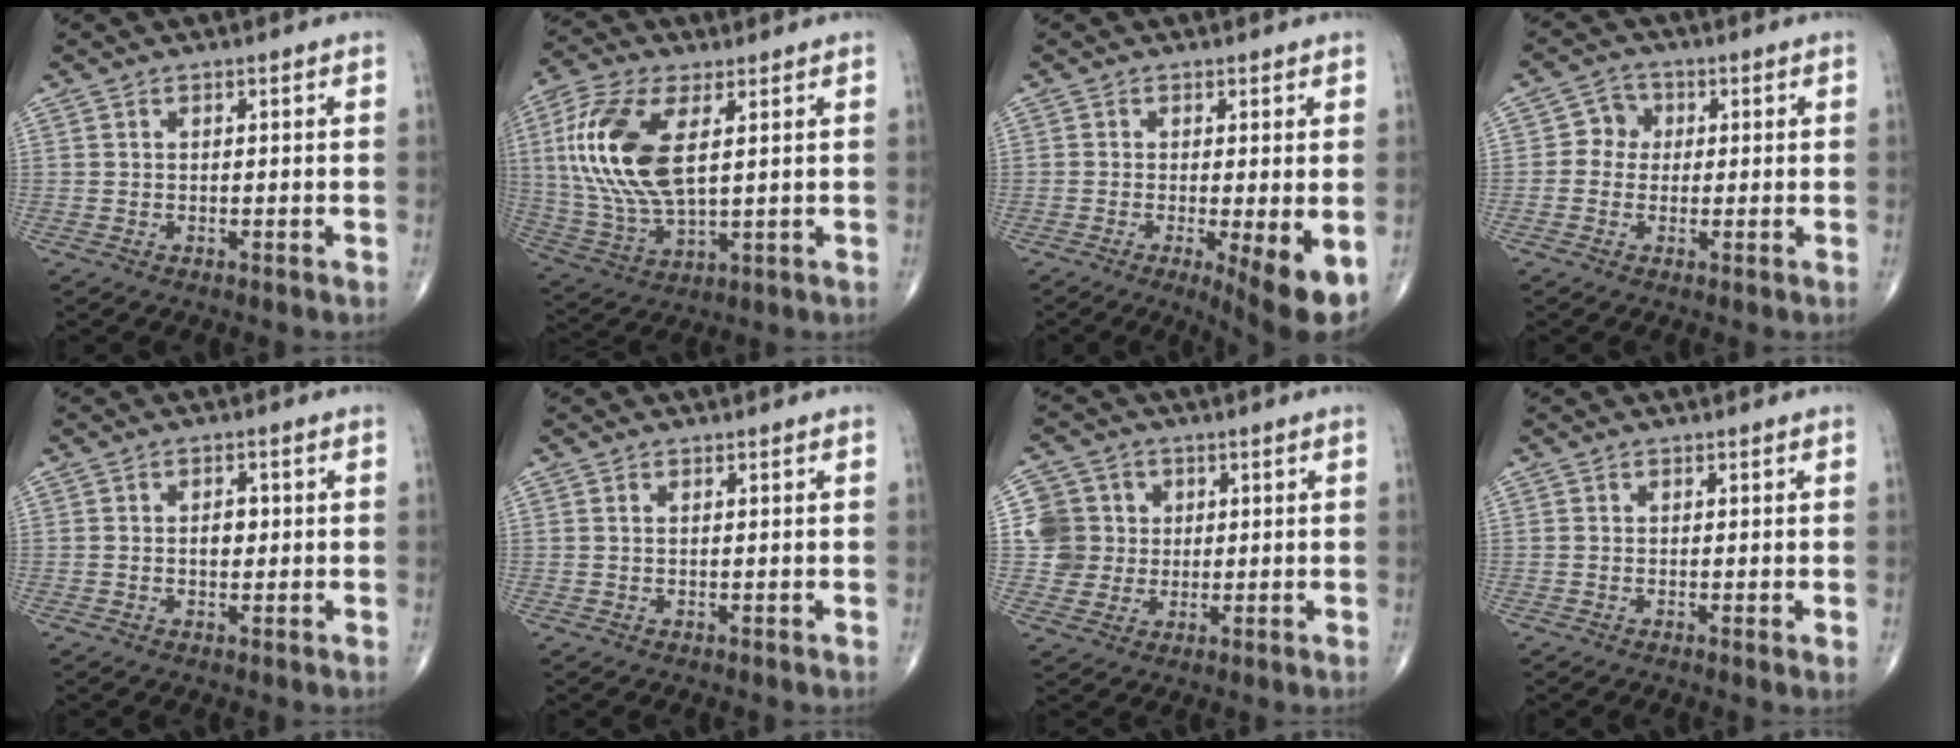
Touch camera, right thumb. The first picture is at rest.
{"total": 17.2, "force": [3.8, 7.9, 14.8], "torque": [-0.323, -0.007, 0.076]}
{"total": 6.8, "force": [-1.9, 1.2, 6.5], "torque": [-0.096, -0.019, -0.031]}
{"total": 3.8, "force": [0.2, 3.6, 1.4], "torque": [0.004, 0.010, -0.007]}
{"total": 2.5, "force": [0.0, 1.6, 1.9], "torque": [-0.020, 0.003, 0.000]}
{"total": 0.0}
{"total": 7.4, "force": [1.0, 7.3, 1.0], "torque": [0.014, 0.006, 0.017]}
{"total": 1.0, "force": [-0.1, 0.0, 1.0], "torque": [-0.019, -0.004, -0.003]}